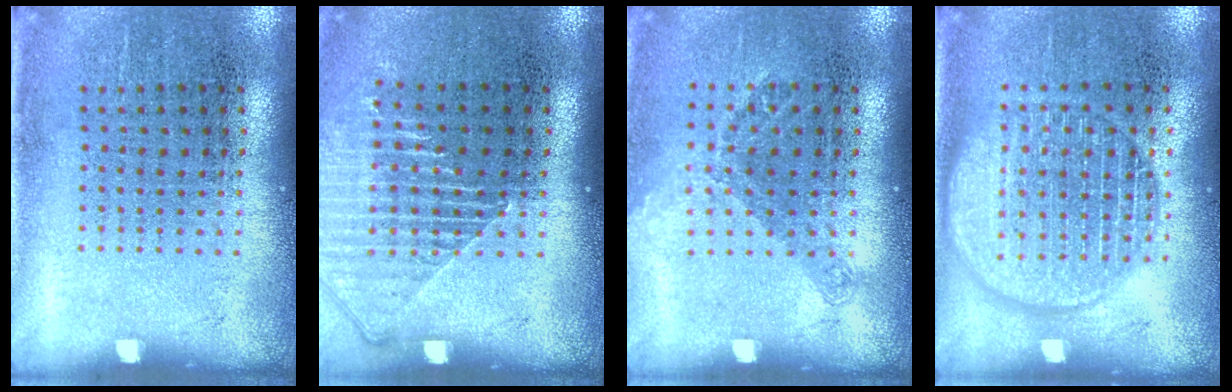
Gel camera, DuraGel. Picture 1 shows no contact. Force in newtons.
{"total": 1.5, "press": 1.3, "slide": 0.6}
{"total": 1.2, "press": 0.9, "slide": 0.8}
{"total": 2.3, "press": 2.3, "slide": 0.3}